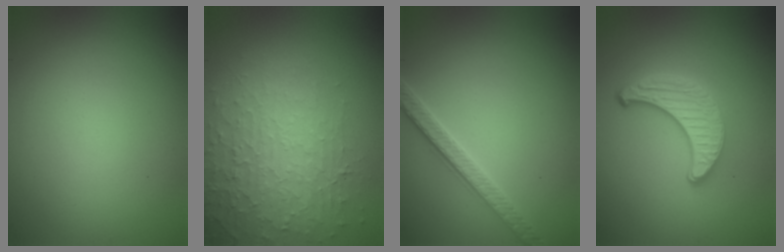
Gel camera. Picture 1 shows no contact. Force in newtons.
{"total": 3.9, "press": 3.8, "slide": 0.8}
{"total": 2.6, "press": 2.5, "slide": 0.5}
{"total": 3.6, "press": 3.1, "slide": 1.8}